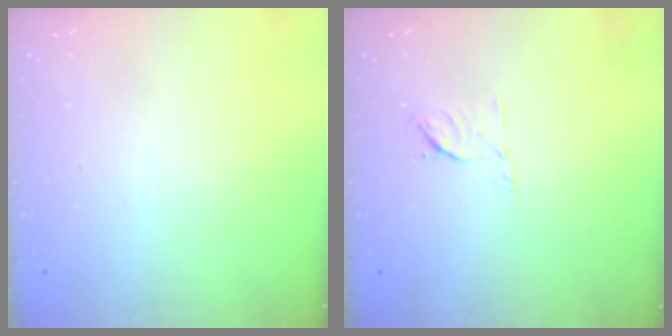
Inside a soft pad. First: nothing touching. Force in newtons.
{"total": 5.5, "press": 5.4, "slide": 1.2}